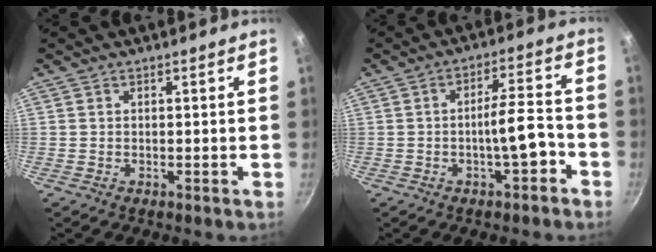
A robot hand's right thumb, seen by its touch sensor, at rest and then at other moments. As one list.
[{"total": 7.5, "force": [-3.3, 2.0, 6.4], "torque": [-0.085, 0.037, -0.046]}]